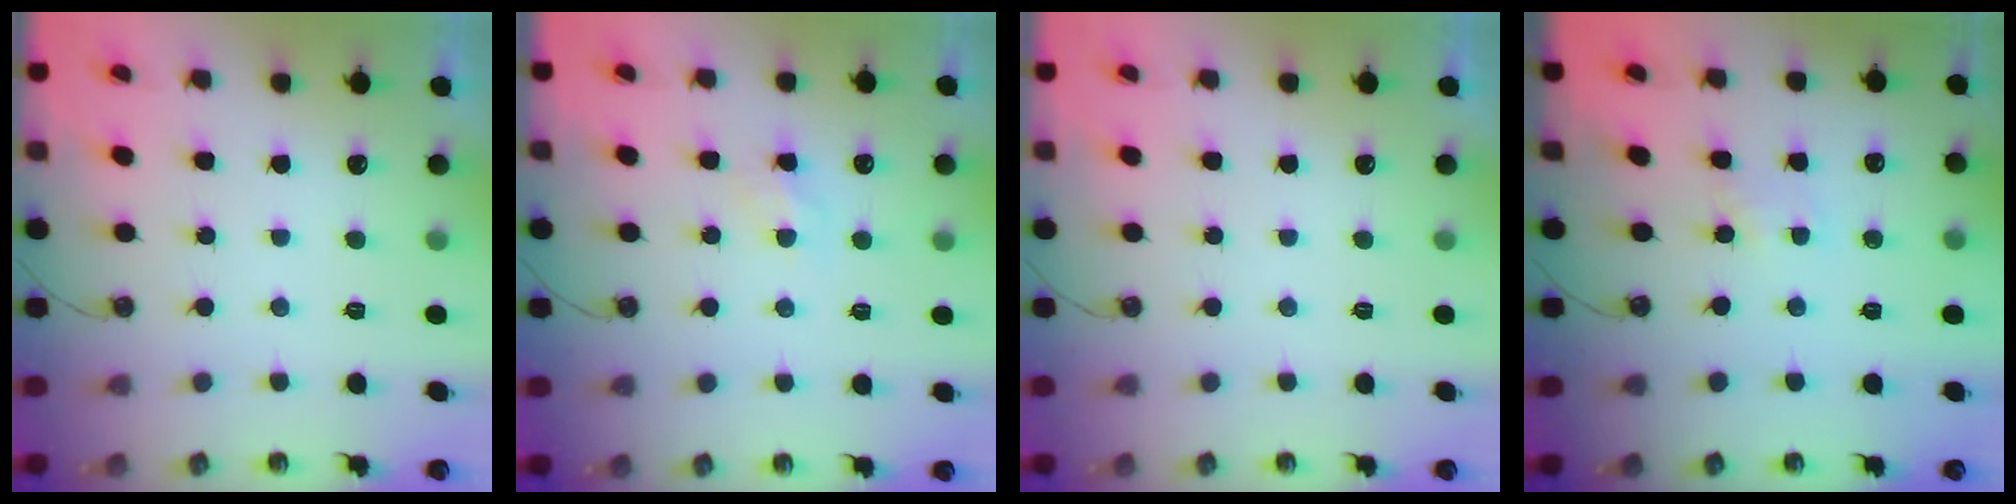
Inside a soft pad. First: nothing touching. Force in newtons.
{"total": 3.0, "press": 2.9, "slide": 0.5}
{"total": 0.0}
{"total": 1.9, "press": 1.9, "slide": 0.3}